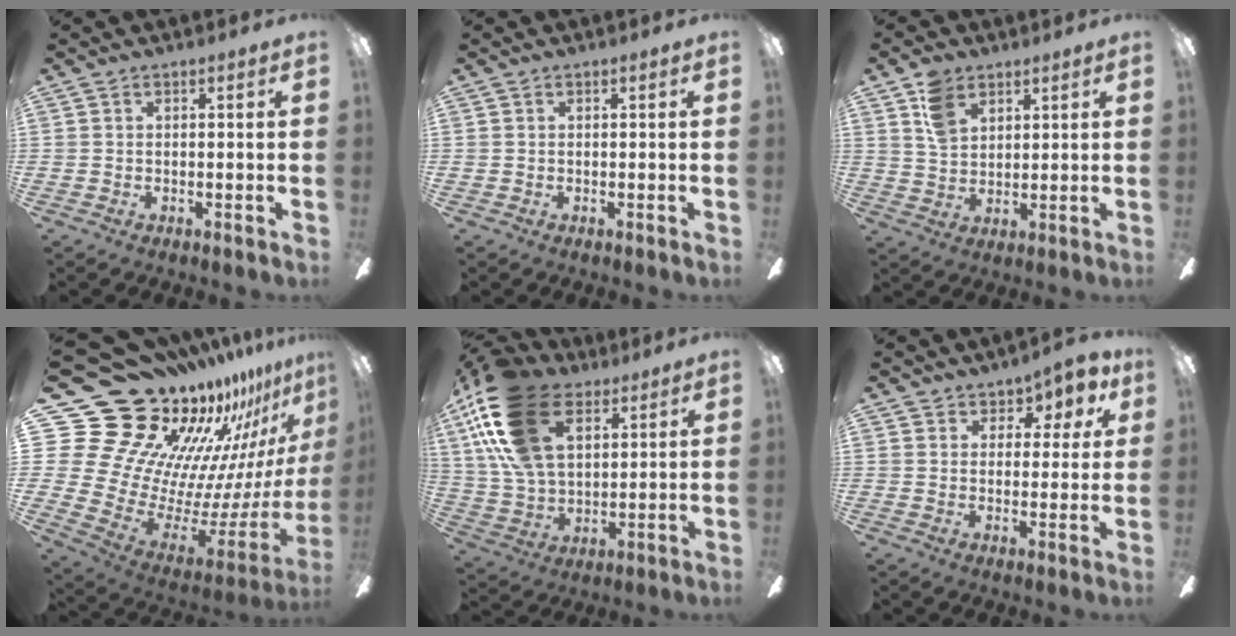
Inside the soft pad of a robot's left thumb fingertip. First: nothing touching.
{"total": 0.0}
{"total": 7.3, "force": [4.7, 4.6, 3.3], "torque": [-0.066, -0.004, 0.089]}
{"total": 25.4, "force": [18.1, 14.3, 10.6], "torque": [-0.157, -0.199, 0.389]}
{"total": 23.6, "force": [11.2, 14.0, 15.4], "torque": [-0.340, -0.029, 0.201]}
{"total": 6.0, "force": [4.1, 3.8, 2.2], "torque": [-0.030, -0.020, 0.072]}